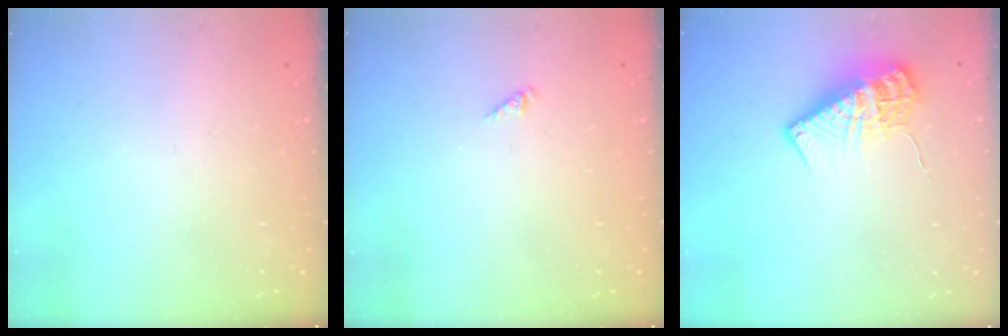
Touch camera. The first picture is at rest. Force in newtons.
{"total": 0.0}
{"total": 12.0, "press": 11.9, "slide": 1.0}